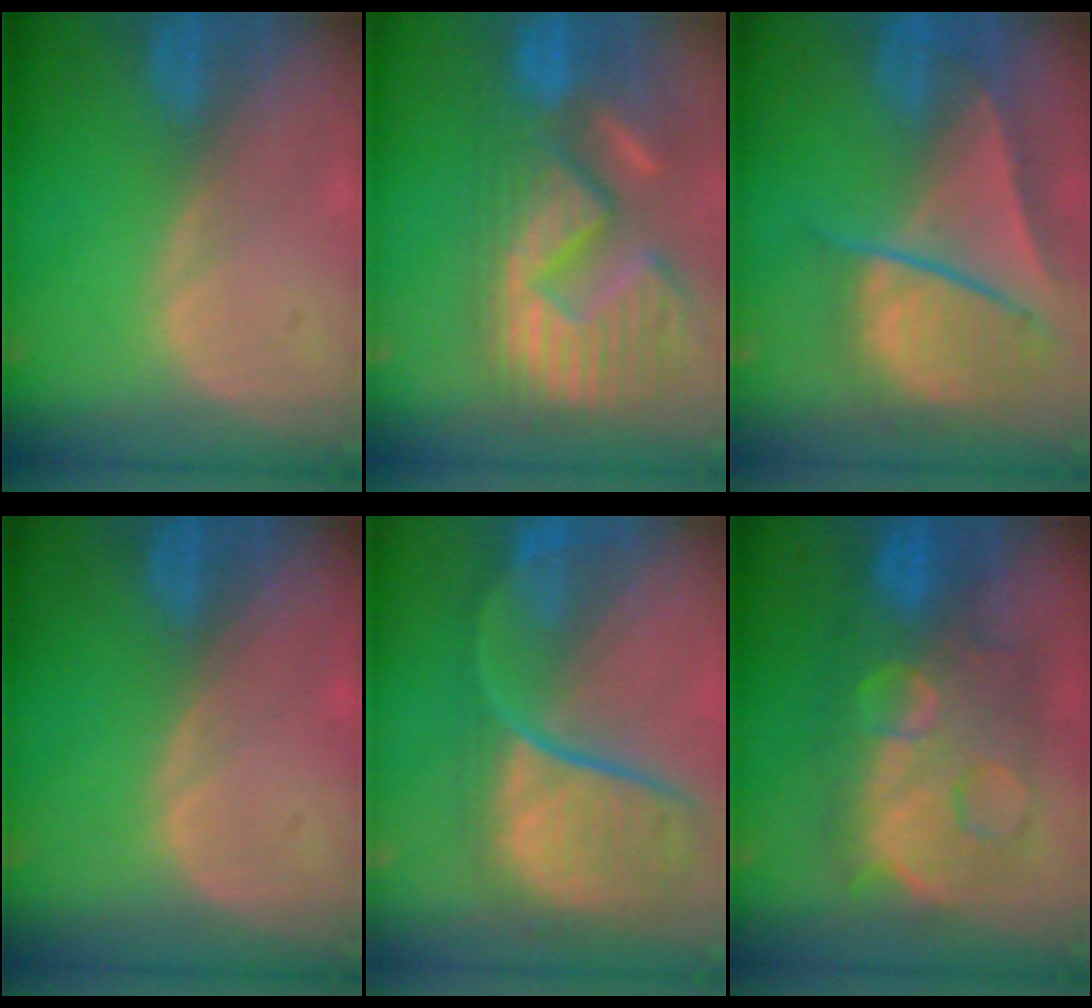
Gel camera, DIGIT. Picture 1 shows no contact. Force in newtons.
{"total": 15.4, "press": 12.7, "slide": 8.6}
{"total": 9.4, "press": 8.1, "slide": 4.8}
{"total": 0.0}
{"total": 12.0, "press": 9.9, "slide": 6.7}
{"total": 11.7, "press": 11.6, "slide": 1.1}